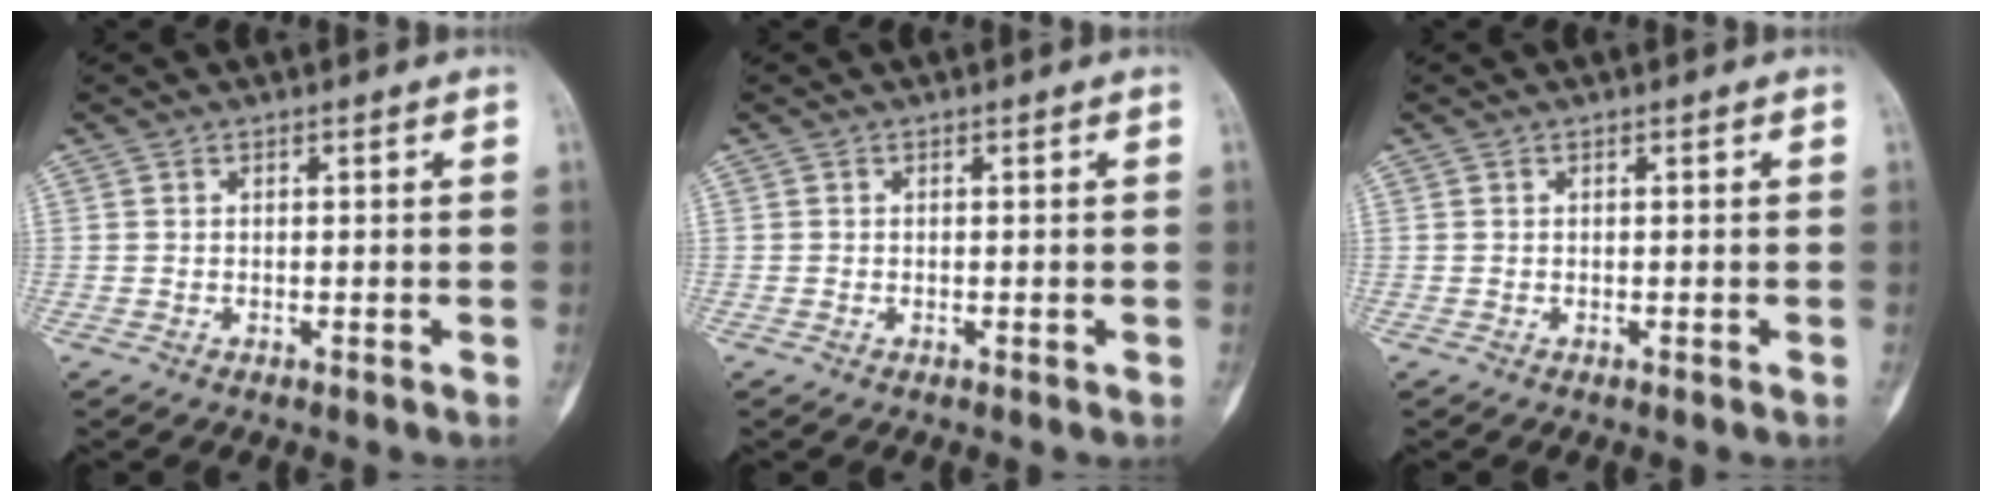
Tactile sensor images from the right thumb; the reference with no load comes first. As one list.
[{"total": 0.0}, {"total": 0.0}]